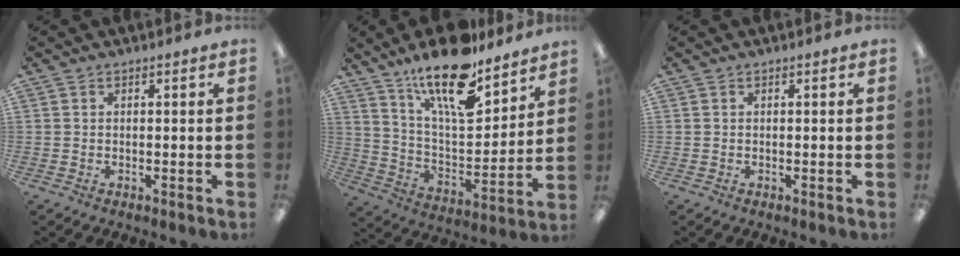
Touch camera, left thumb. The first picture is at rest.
{"total": 19.5, "force": [14.5, 6.3, 11.4], "torque": [-0.197, -0.091, 0.247]}
{"total": 0.0}